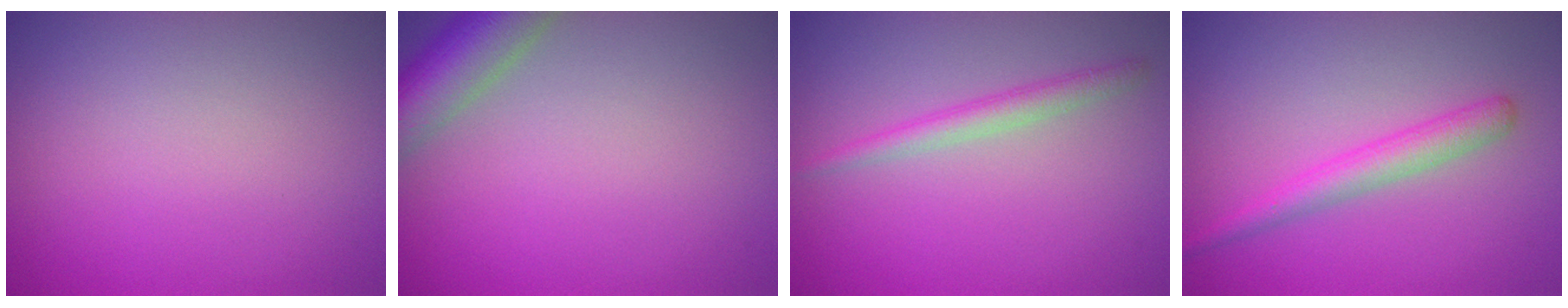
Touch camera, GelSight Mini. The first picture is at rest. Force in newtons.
{"total": 6.7, "press": 6.7, "slide": 0.4}
{"total": 2.0, "press": 2.0, "slide": 0.1}
{"total": 2.7, "press": 2.6, "slide": 0.1}